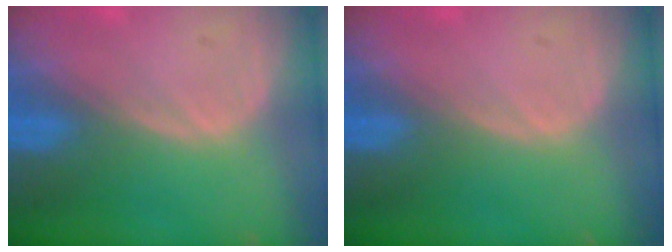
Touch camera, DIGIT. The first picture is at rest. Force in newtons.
{"total": 0.0}